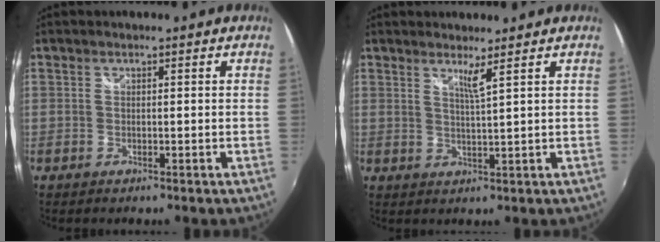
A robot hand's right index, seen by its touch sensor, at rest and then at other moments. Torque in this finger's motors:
{"motor_torque": [-0.01, 0.11, 0.03, 0.02]}